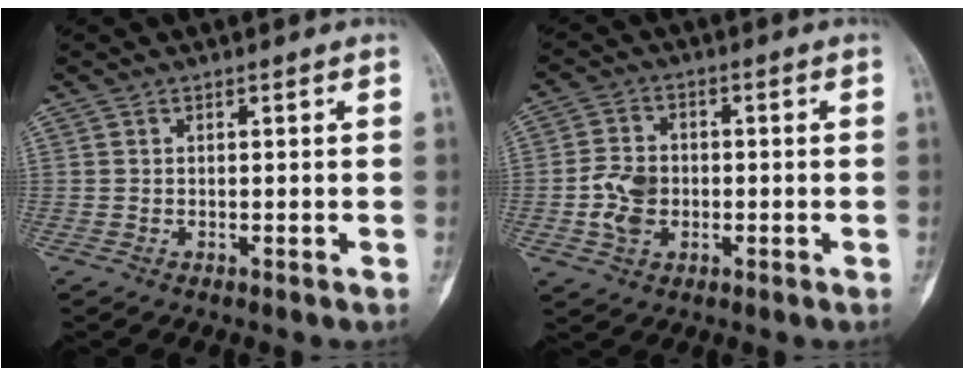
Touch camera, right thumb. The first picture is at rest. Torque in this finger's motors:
{"motor_torque": [0.04, 0.04, 0.68, -0.16, 0.04]}